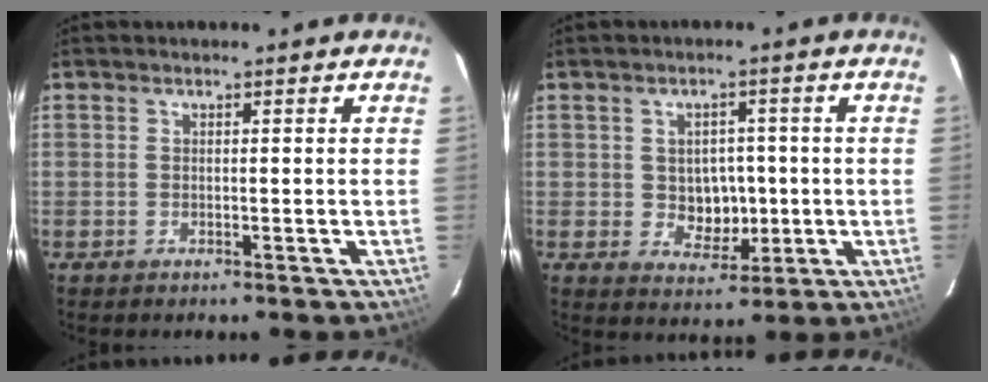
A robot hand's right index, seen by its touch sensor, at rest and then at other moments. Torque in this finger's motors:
{"motor_torque": [0.03, -0.09, 0.23, 0.01]}